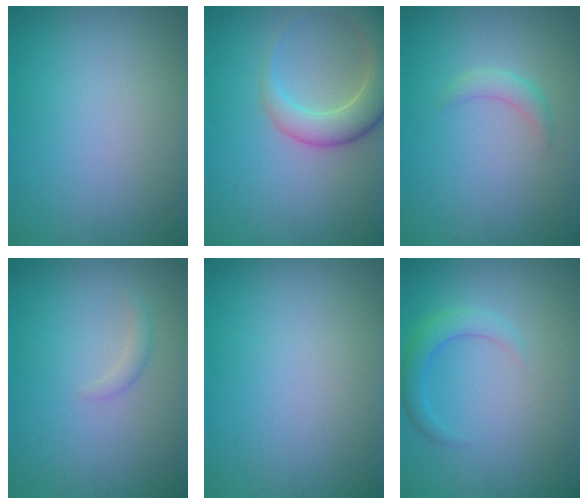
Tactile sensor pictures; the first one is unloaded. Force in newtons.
{"total": 5.7, "press": 5.7, "slide": 0.8}
{"total": 1.6, "press": 1.6, "slide": 0.1}
{"total": 1.0, "press": 1.0, "slide": 0.1}
{"total": 0.0}
{"total": 2.4, "press": 2.4, "slide": 0.2}